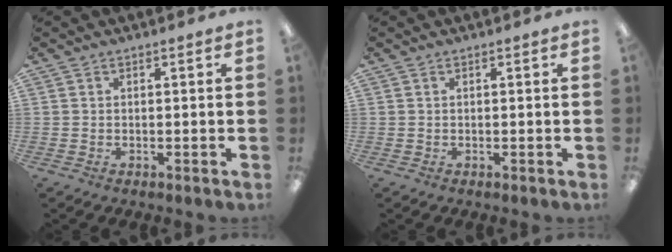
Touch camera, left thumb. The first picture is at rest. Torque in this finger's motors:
{"motor_torque": [0.00, 0.00, -0.01, -0.01, 0.00]}